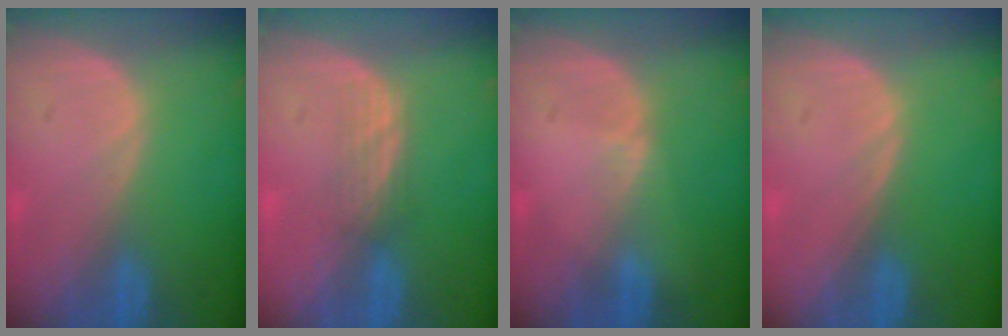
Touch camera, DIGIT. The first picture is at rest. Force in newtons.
{"total": 2.3, "press": 2.2, "slide": 0.3}
{"total": 0.5, "press": 0.5, "slide": 0.2}
{"total": 0.0}